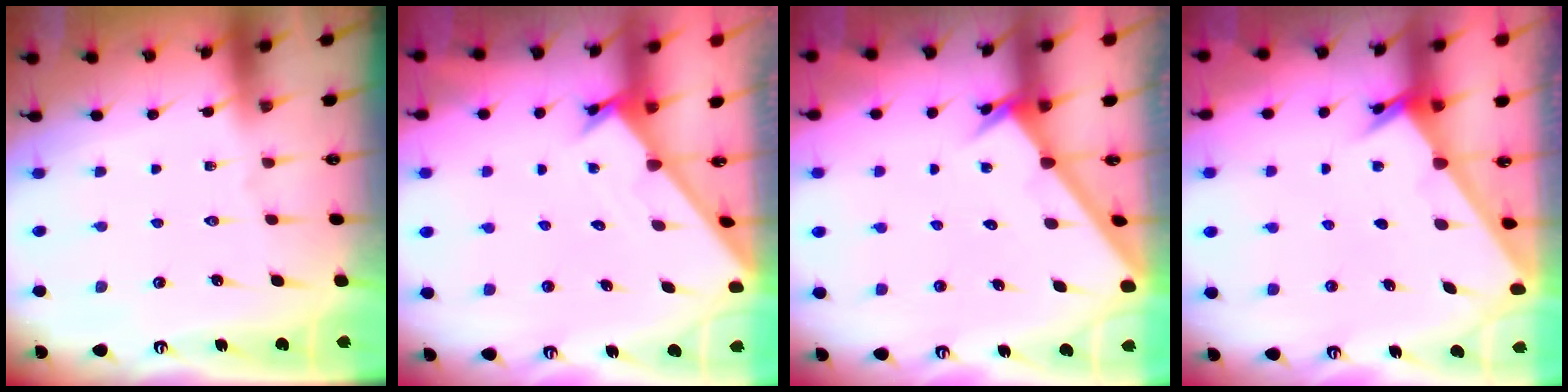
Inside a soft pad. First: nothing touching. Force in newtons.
{"total": 1.7, "press": 1.7, "slide": 0.1}
{"total": 2.6, "press": 2.6, "slide": 0.1}
{"total": 2.4, "press": 2.4, "slide": 0.3}